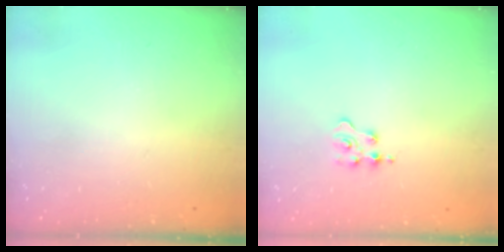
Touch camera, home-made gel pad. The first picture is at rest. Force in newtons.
{"total": 2.5, "press": 2.5, "slide": 0.4}